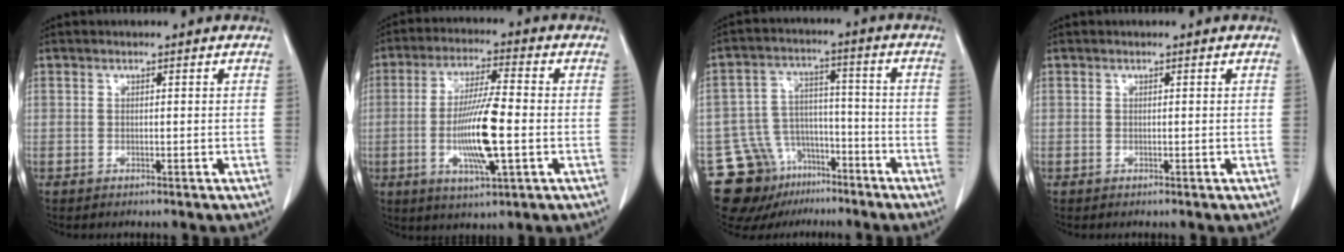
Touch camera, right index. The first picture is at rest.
{"total": 11.6, "force": [-2.1, 1.2, 11.3], "torque": [-0.216, -0.011, -0.041]}
{"total": 13.5, "force": [-9.7, 8.7, 3.7], "torque": [-0.072, 0.049, -0.154]}
{"total": 0.0}